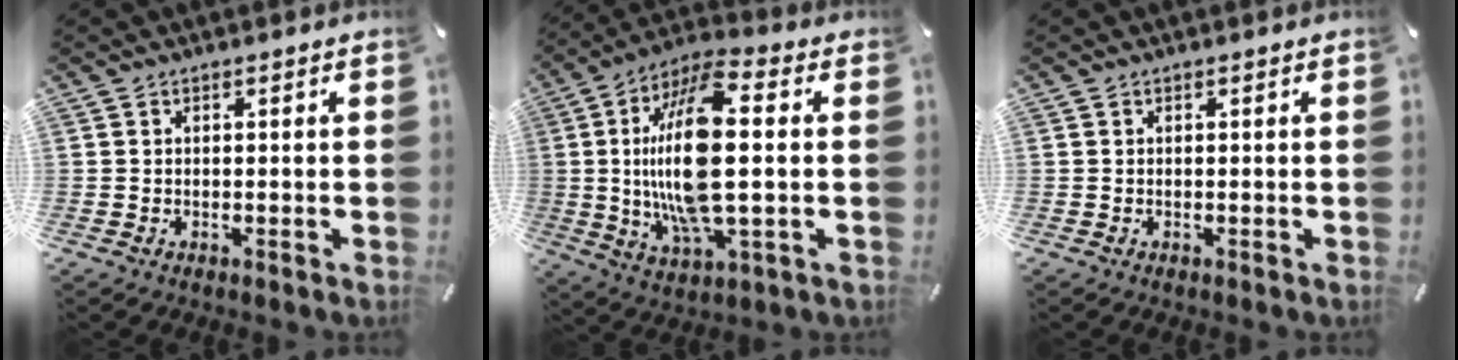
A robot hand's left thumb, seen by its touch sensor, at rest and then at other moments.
{"total": 19.8, "force": [0.7, 7.1, 18.5], "torque": [-0.391, -0.011, 0.008]}
{"total": 0.0}